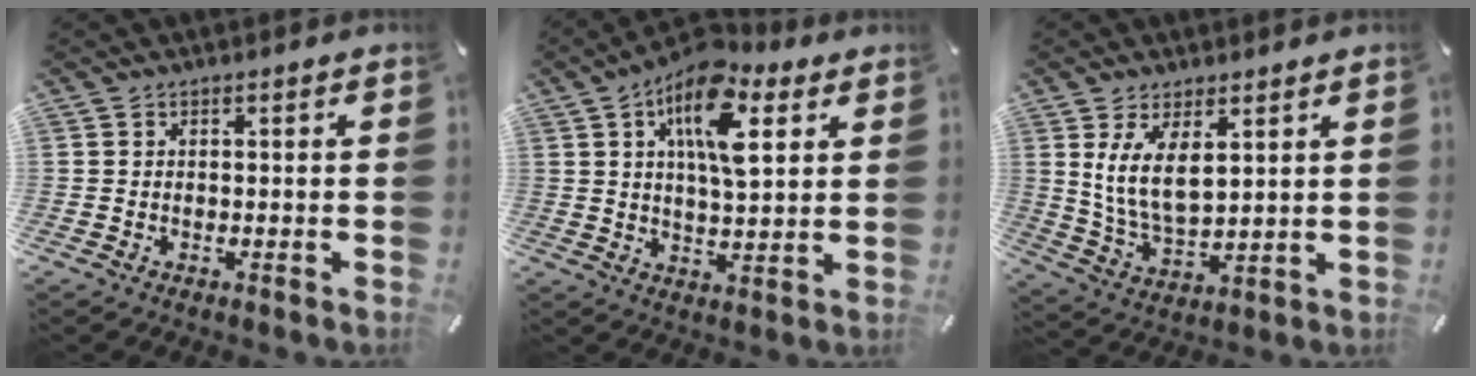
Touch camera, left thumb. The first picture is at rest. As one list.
[{"total": 14.6, "force": [6.8, 6.6, 11.1], "torque": [-0.183, -0.016, 0.115]}, {"total": 9.4, "force": [4.0, 4.6, 7.1], "torque": [-0.165, -0.018, 0.068]}]